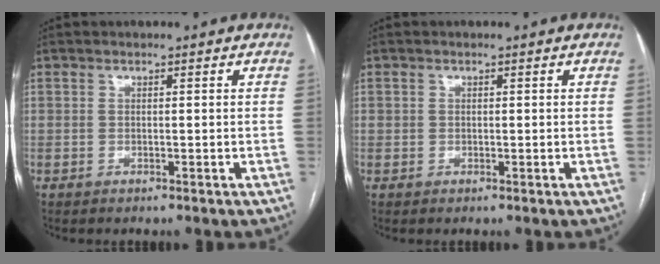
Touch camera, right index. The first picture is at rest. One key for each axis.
{"total": 0.5, "fx": 0.1, "fy": 0.5, "fz": 0.0, "tx": 0.003, "ty": 0.004, "tz": 0.003}